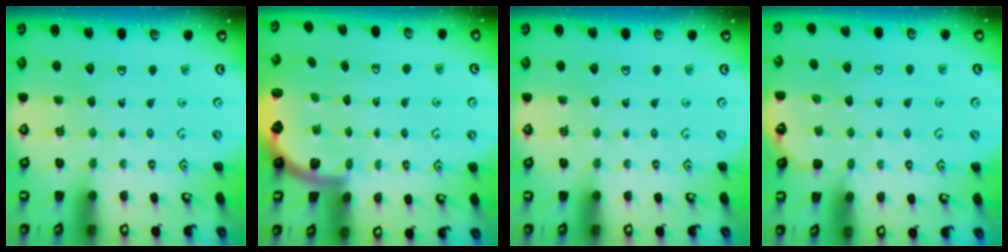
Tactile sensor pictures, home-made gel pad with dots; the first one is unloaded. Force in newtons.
{"total": 2.0, "press": 2.0, "slide": 0.5}
{"total": 0.0}
{"total": 1.6, "press": 1.5, "slide": 0.5}